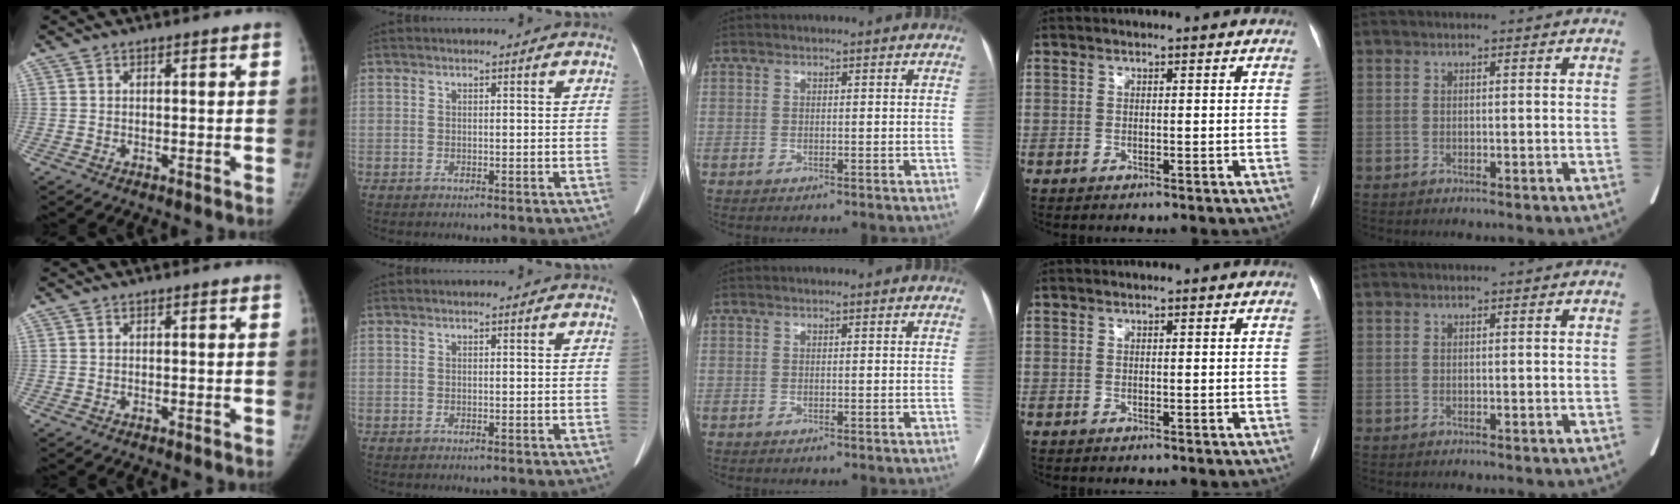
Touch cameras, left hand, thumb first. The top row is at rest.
{}